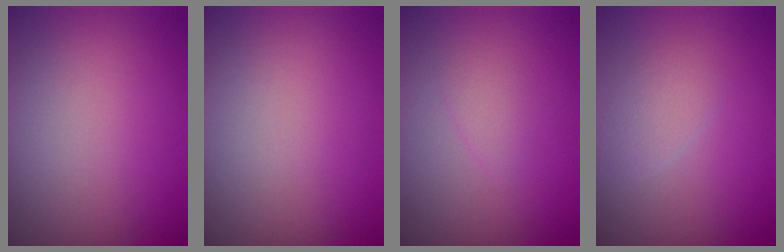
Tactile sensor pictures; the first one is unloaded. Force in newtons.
{"total": 0.0}
{"total": 0.9, "press": 0.9, "slide": 0.1}
{"total": 1.4, "press": 1.4, "slide": 0.1}